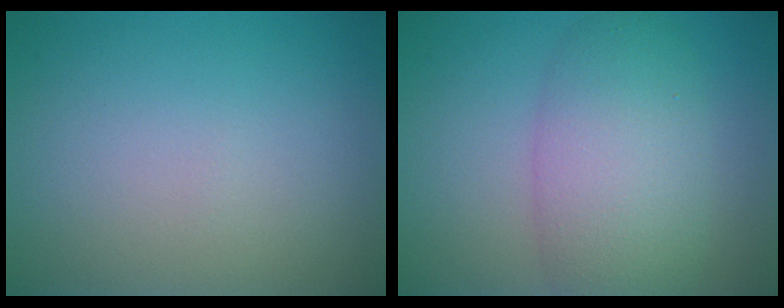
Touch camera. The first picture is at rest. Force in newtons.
{"total": 6.3, "press": 6.3, "slide": 0.3}